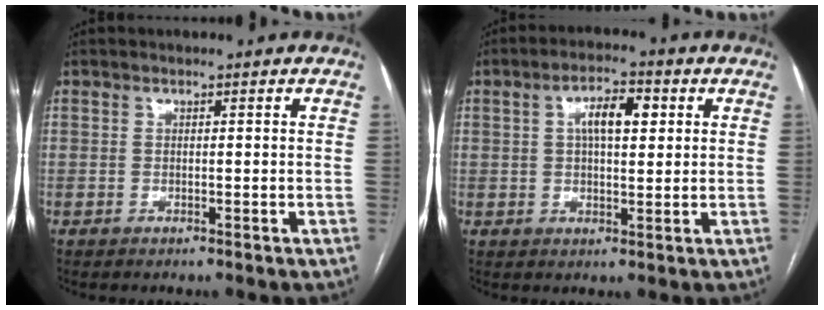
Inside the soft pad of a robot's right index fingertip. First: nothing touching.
{"total": 6.2, "force": [1.8, 2.3, 5.5], "torque": [-0.097, 0.015, 0.030]}